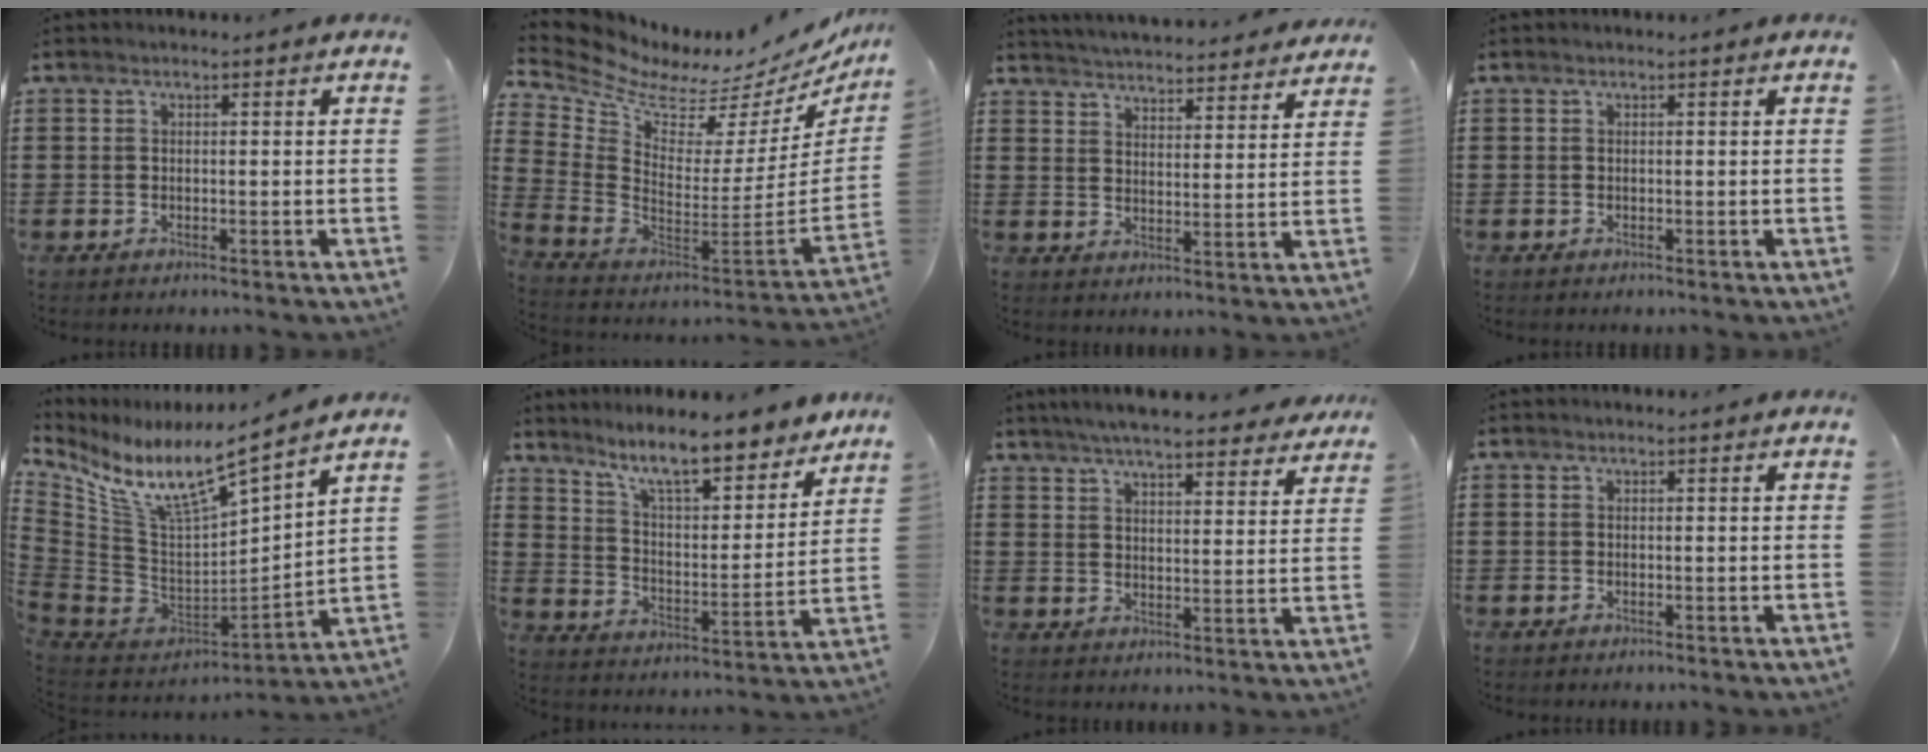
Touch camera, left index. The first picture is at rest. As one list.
[{"total": 5.1, "force": [4.4, 1.9, 1.8], "torque": [-0.071, -0.058, 0.070]}, {"total": 4.5, "force": [4.5, 0.0, 0.1], "torque": [-0.023, -0.030, 0.077]}, {"total": 0.0}, {"total": 10.6, "force": [7.4, 1.4, 7.5], "torque": [-0.170, -0.063, 0.123]}, {"total": 9.6, "force": [8.4, 0.9, 4.6], "torque": [-0.103, -0.053, 0.143]}, {"total": 6.3, "force": [5.9, 0.2, 2.3], "torque": [-0.066, -0.022, 0.105]}, {"total": 0.0}]